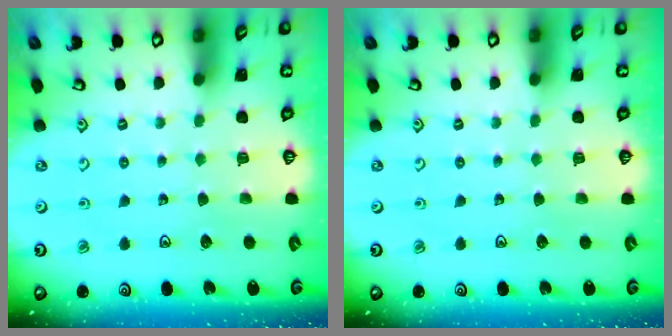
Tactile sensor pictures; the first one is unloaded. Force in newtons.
{"total": 0.0}